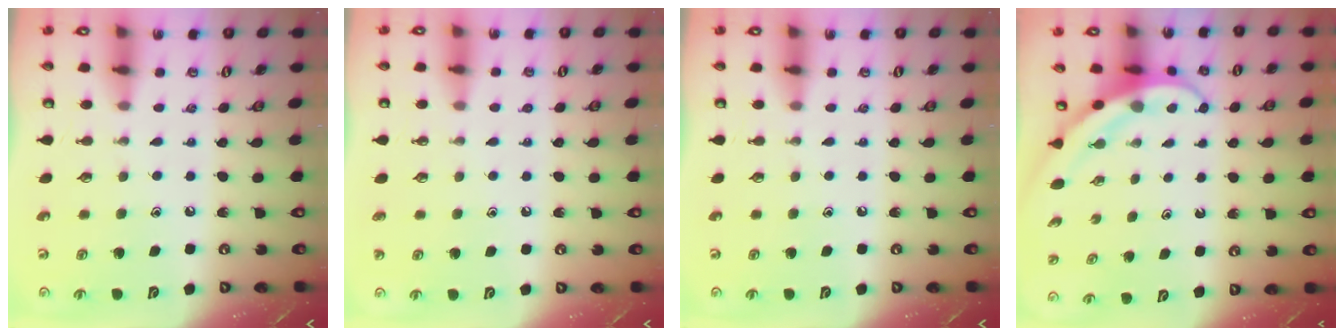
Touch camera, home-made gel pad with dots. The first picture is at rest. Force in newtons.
{"total": 1.1, "press": 1.1, "slide": 0.3}
{"total": 0.0}
{"total": 4.0, "press": 4.0, "slide": 0.4}